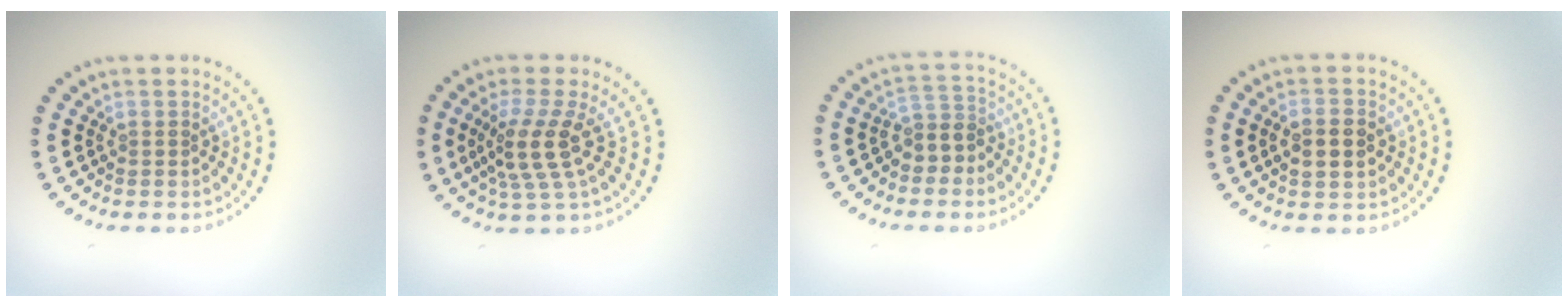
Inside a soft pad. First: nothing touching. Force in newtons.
{"total": 4.0, "press": 2.9, "slide": 2.6}
{"total": 2.7, "press": 2.2, "slide": 1.5}
{"total": 2.8, "press": 2.8, "slide": 0.2}